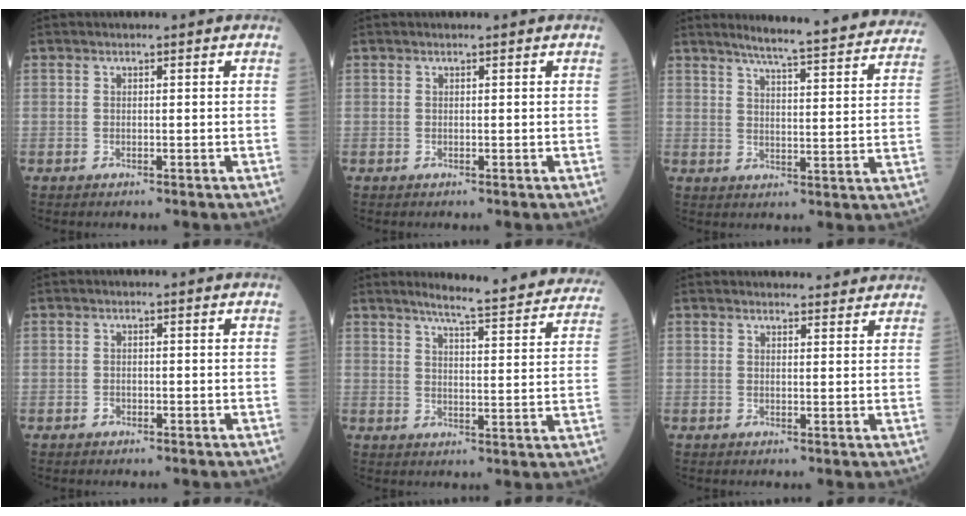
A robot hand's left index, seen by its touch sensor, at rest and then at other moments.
{"total": 0.0}
{"total": 21.3, "force": [19.5, 1.0, 8.3], "torque": [-0.110, -0.044, 0.230]}
{"total": 0.6, "force": [-0.4, 0.4, 0.2], "torque": [-0.005, 0.001, -0.008]}
{"total": 18.2, "force": [16.8, 1.1, 7.0], "torque": [-0.088, -0.047, 0.192]}
{"total": 7.0, "force": [6.7, 1.3, 1.4], "torque": [-0.004, 0.013, 0.065]}